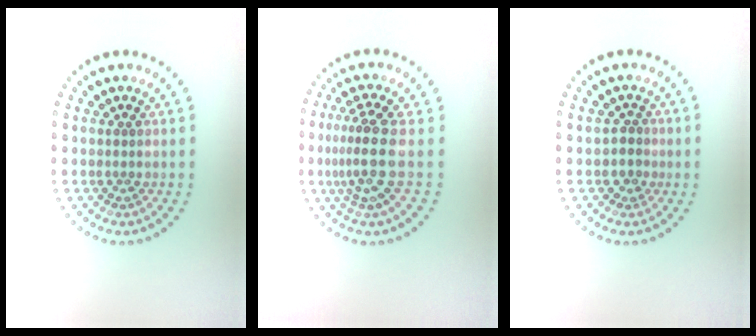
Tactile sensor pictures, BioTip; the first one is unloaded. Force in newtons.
{"total": 3.7, "press": 2.6, "slide": 2.6}
{"total": 1.4, "press": 1.1, "slide": 0.9}